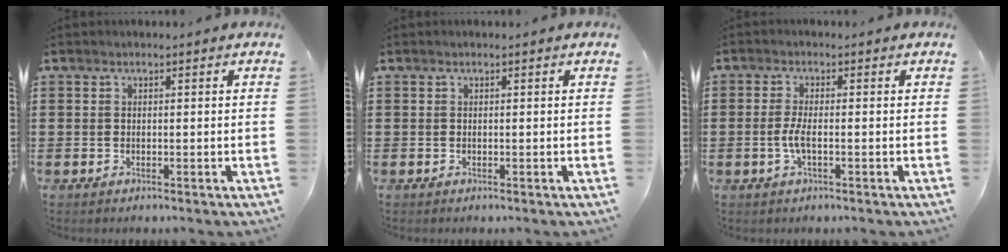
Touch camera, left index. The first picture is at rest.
{"total": 0.0}
{"total": 3.0, "force": [-0.7, 0.6, 2.8], "torque": [-0.066, -0.005, -0.018]}